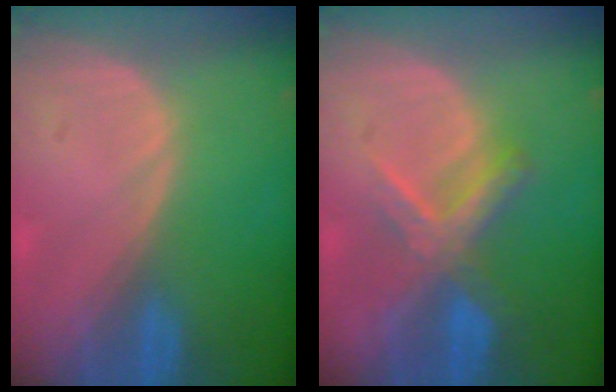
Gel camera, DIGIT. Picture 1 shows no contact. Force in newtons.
{"total": 6.6, "press": 6.2, "slide": 2.3}